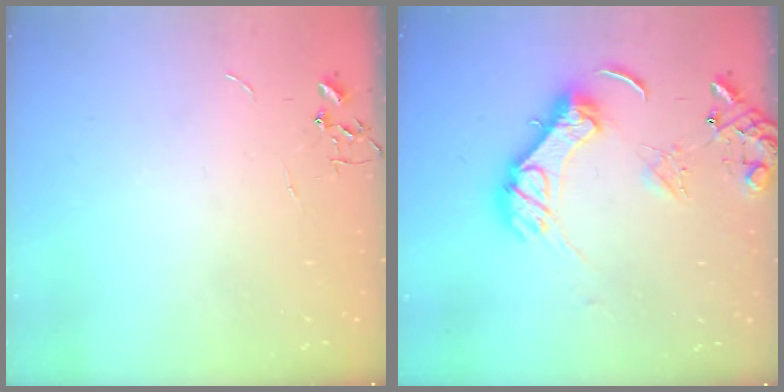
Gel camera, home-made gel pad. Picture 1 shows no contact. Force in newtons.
{"total": 14.4, "press": 14.3, "slide": 1.6}